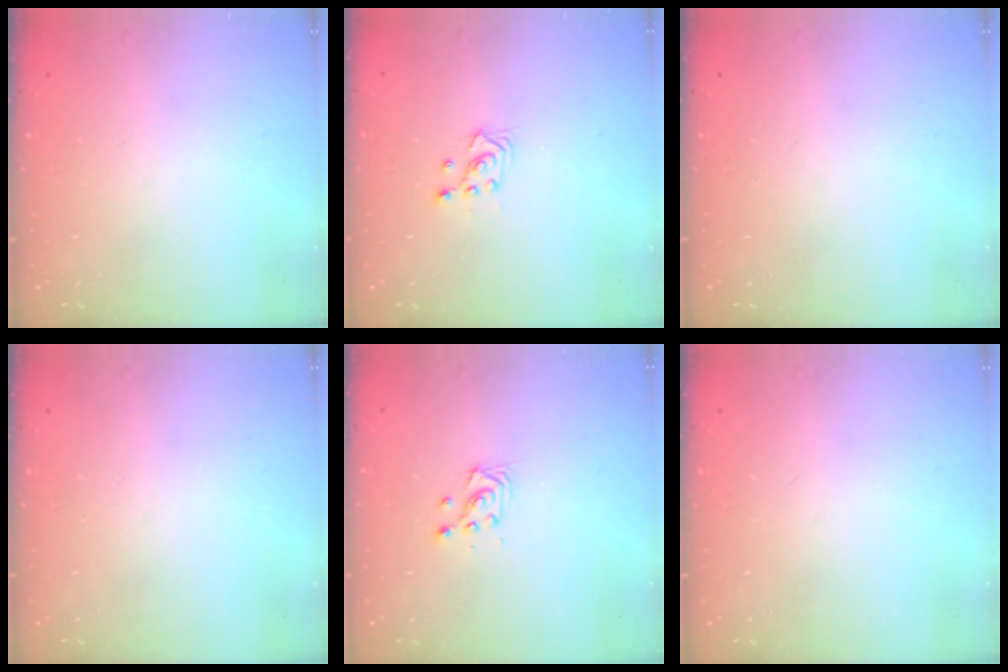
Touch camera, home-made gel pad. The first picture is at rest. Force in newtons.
{"total": 2.9, "press": 2.9, "slide": 0.2}
{"total": 0.0}
{"total": 0.0}
{"total": 3.0, "press": 2.9, "slide": 0.8}
{"total": 0.0}